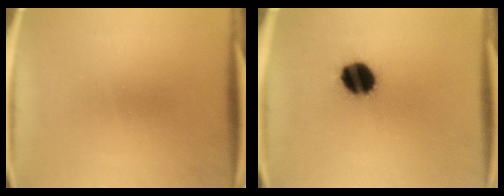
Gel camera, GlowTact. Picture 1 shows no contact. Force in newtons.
{"total": 12.1}